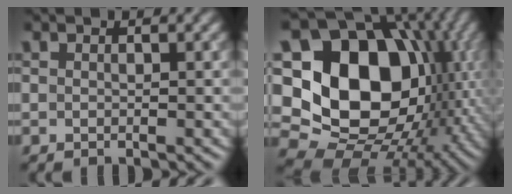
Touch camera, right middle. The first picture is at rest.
{"total": 19.7, "force": [1.6, 15.1, 12.6], "torque": [-0.213, 0.001, 0.045]}